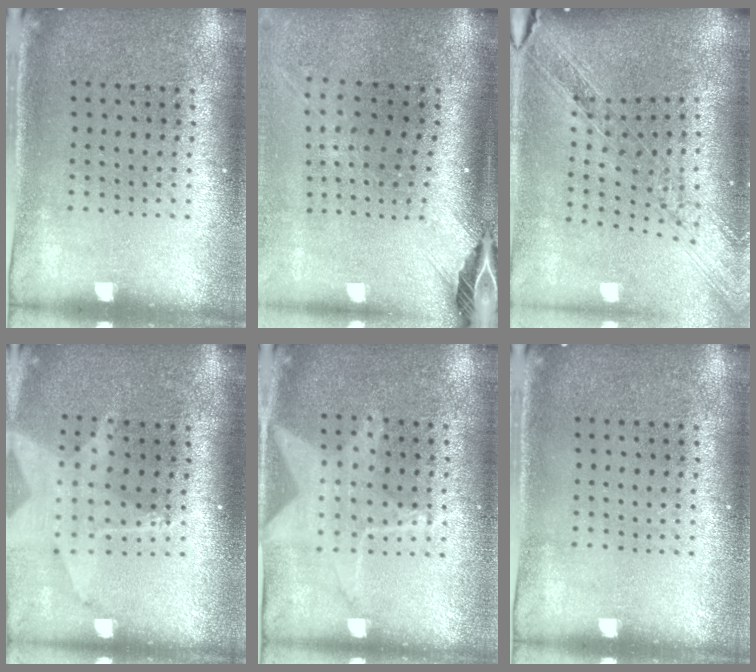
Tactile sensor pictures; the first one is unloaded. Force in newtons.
{"total": 2.5, "press": 1.8, "slide": 1.7}
{"total": 1.7, "press": 1.5, "slide": 0.8}
{"total": 2.0, "press": 1.5, "slide": 1.3}
{"total": 1.4, "press": 1.4, "slide": 0.5}
{"total": 0.0}